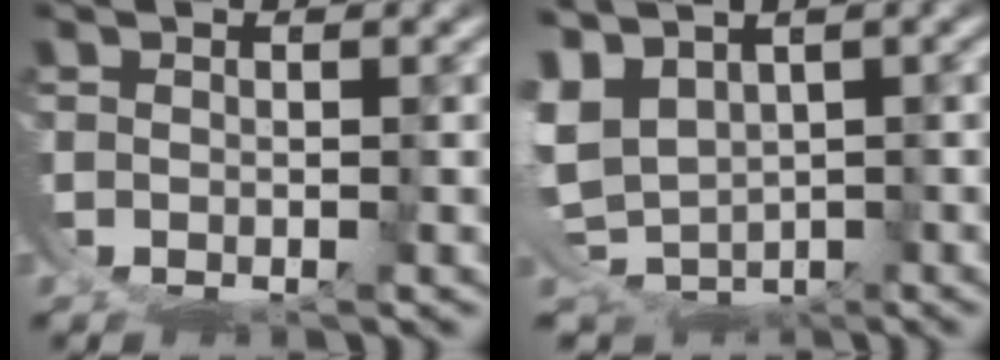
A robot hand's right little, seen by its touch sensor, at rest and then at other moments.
{"total": 7.5, "force": [-1.2, 6.2, 4.0], "torque": [-0.118, -0.052, -0.001]}